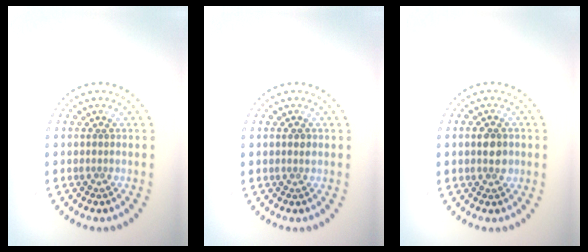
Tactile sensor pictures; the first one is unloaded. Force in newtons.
{"total": 0.7, "press": 0.7, "slide": 0.1}
{"total": 2.0, "press": 2.0, "slide": 0.1}